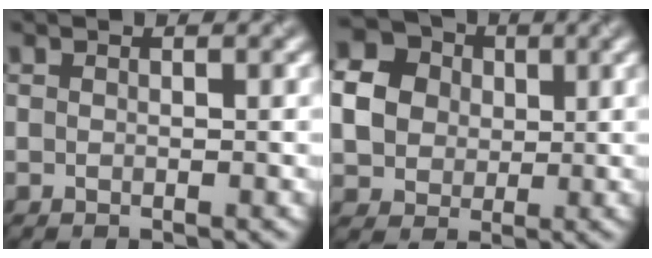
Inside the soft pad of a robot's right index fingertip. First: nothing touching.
{"total": 4.2, "force": [0.3, 4.0, 1.4], "torque": [-0.050, 0.018, 0.013]}